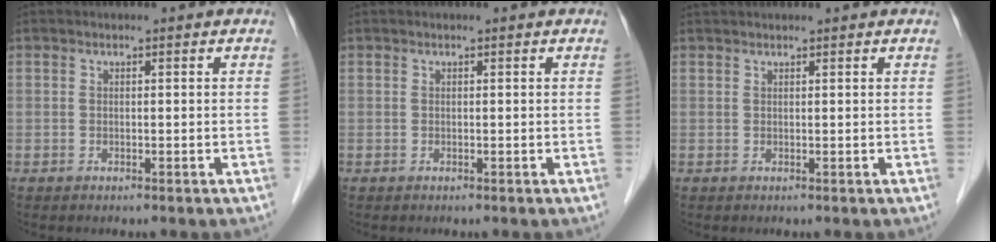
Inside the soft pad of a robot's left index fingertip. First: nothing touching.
{"total": 0.0}
{"total": 2.0, "force": [1.9, 0.0, 0.6], "torque": [-0.006, 0.029, 0.035]}